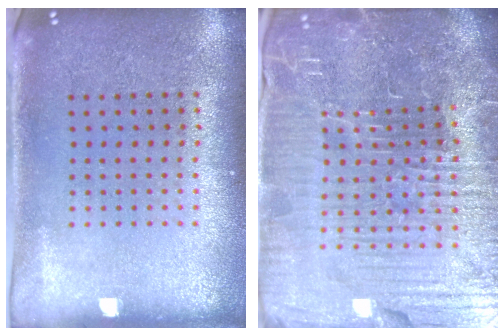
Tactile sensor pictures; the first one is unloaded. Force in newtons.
{"total": 7.4, "press": 6.6, "slide": 3.5}